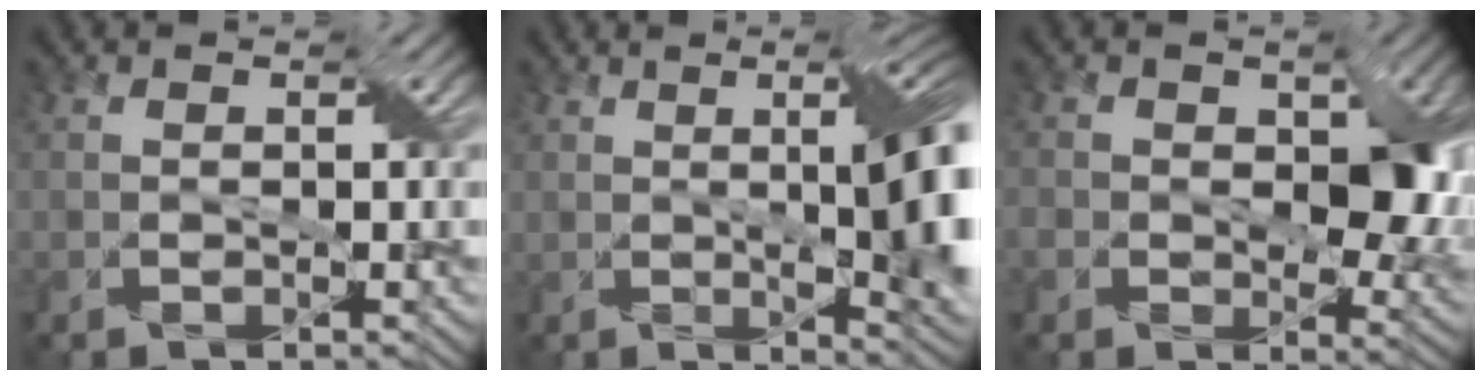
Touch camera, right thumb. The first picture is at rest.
{"total": 12.4, "force": [0.6, 3.9, 11.8], "torque": [-0.145, -0.002, 0.014]}
{"total": 8.4, "force": [0.9, 5.6, 6.2], "torque": [-0.088, -0.011, 0.012]}